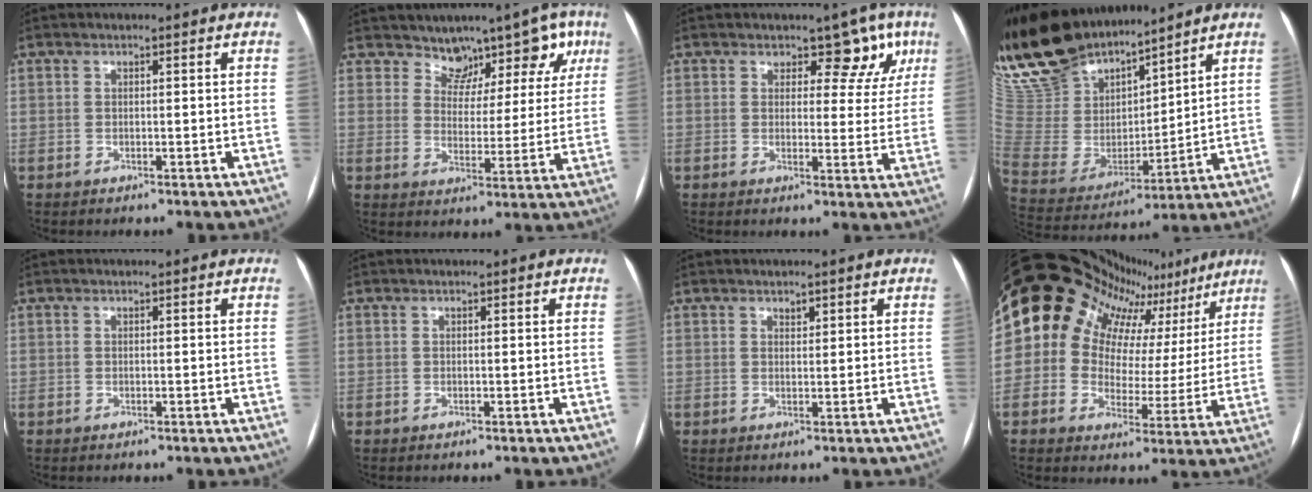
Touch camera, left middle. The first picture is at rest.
{"total": 8.5, "force": [6.6, 4.9, 2.0], "torque": [-0.008, 0.003, 0.079]}
{"total": 6.5, "force": [4.3, 4.2, 2.6], "torque": [-0.004, -0.002, 0.036]}
{"total": 20.5, "force": [18.4, 5.8, 7.1], "torque": [-0.158, 0.011, 0.356]}
{"total": 0.0}
{"total": 0.0}
{"total": 0.9, "force": [0.7, 0.4, 0.5], "torque": [-0.008, 0.000, 0.011]}
{"total": 22.2, "force": [14.6, 14.4, 8.5], "torque": [-0.143, 0.080, 0.172]}